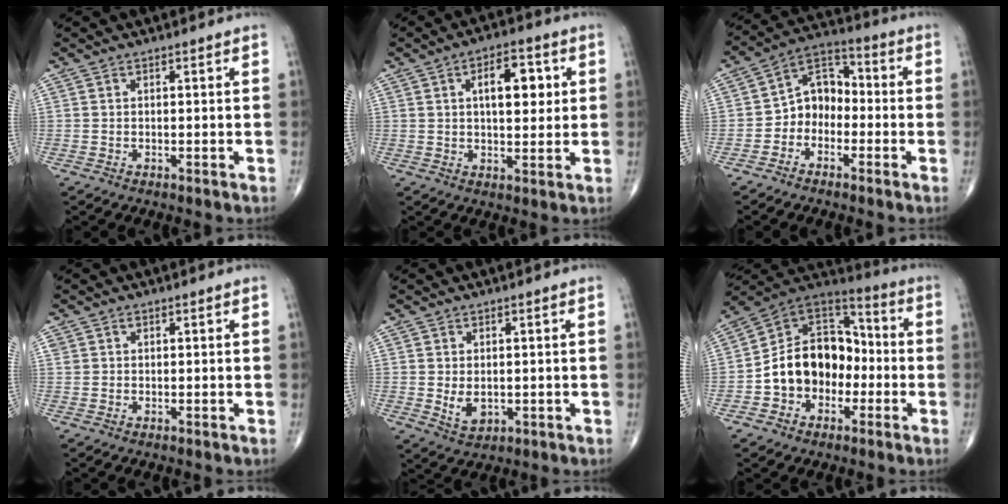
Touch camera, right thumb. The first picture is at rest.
{"total": 9.0, "force": [2.3, 4.4, 7.5], "torque": [-0.083, -0.001, 0.030]}
{"total": 8.2, "force": [-2.3, 6.5, 4.6], "torque": [-0.041, 0.043, -0.060]}
{"total": 1.1, "force": [0.5, 0.9, 0.4], "torque": [0.001, 0.001, 0.008]}
{"total": 4.0, "force": [-0.1, 2.7, 3.0], "torque": [-0.043, -0.010, 0.009]}
{"total": 16.4, "force": [-3.3, 12.4, 10.2], "torque": [-0.124, 0.057, -0.066]}